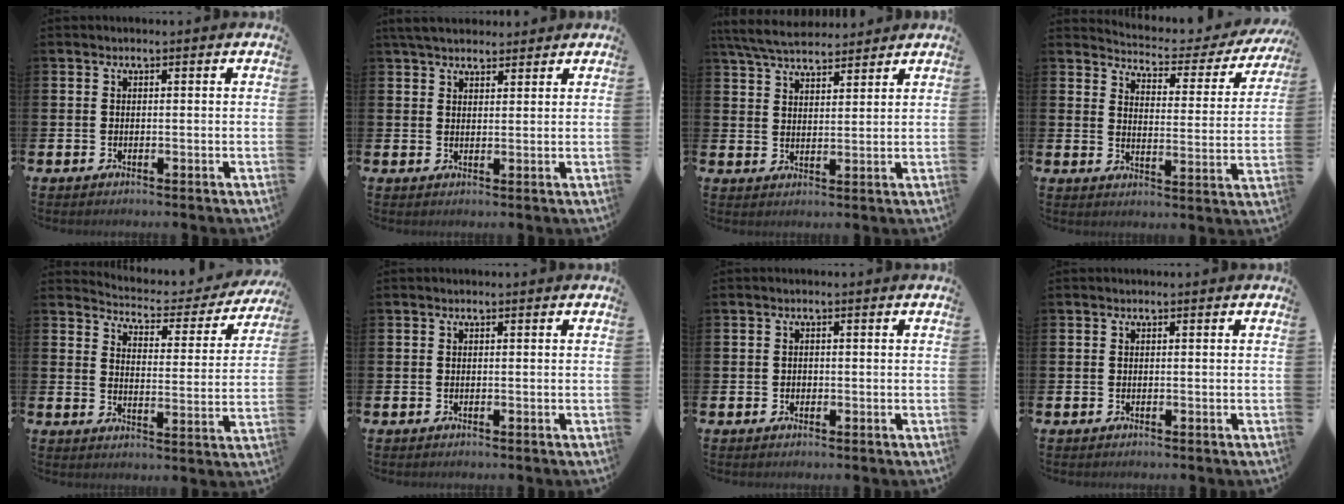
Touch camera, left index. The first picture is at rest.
{"total": 4.2, "force": [3.8, 1.4, 1.1], "torque": [-0.031, -0.010, 0.072]}
{"total": 5.9, "force": [5.5, 1.3, 1.6], "torque": [-0.055, -0.018, 0.102]}
{"total": 3.9, "force": [3.7, 0.9, 1.0], "torque": [-0.039, -0.036, 0.055]}
{"total": 4.2, "force": [4.0, 1.0, 0.7], "torque": [-0.044, -0.035, 0.062]}
{"total": 0.0}
{"total": 0.6, "force": [-0.1, 0.6, 0.1], "torque": [-0.003, 0.006, -0.004]}
{"total": 0.0}